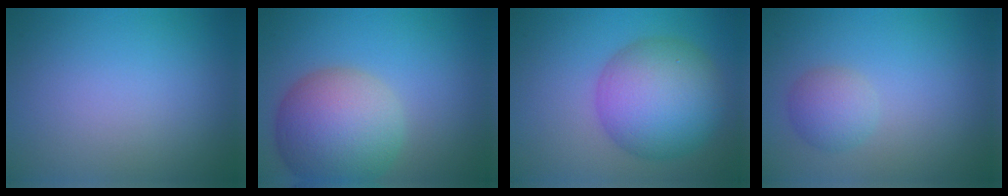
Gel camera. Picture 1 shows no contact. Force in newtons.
{"total": 9.0, "press": 9.0, "slide": 0.6}
{"total": 9.2, "press": 9.2, "slide": 0.2}
{"total": 2.3, "press": 2.3, "slide": 0.0}